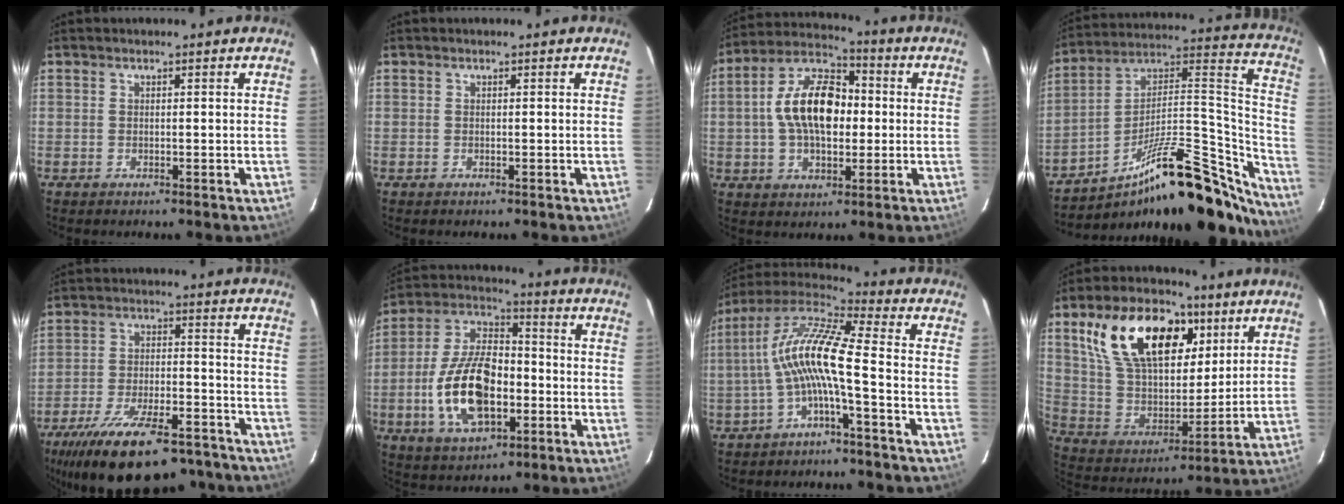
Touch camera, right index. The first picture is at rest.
{"total": 0.0}
{"total": 14.3, "force": [0.3, 8.1, 11.8], "torque": [-0.217, 0.027, -0.001]}
{"total": 30.2, "force": [-22.4, 9.5, 17.9], "torque": [-0.223, 0.045, -0.328]}
{"total": 24.6, "force": [-19.3, 8.6, 12.6], "torque": [-0.237, -0.020, -0.277]}
{"total": 17.7, "force": [-4.4, 9.3, 14.4], "torque": [-0.295, 0.008, -0.072]}
{"total": 11.8, "force": [-2.5, 1.1, 11.4], "torque": [-0.231, 0.017, -0.053]}
{"total": 23.2, "force": [10.9, 12.8, 15.9], "torque": [-0.309, 0.032, 0.203]}